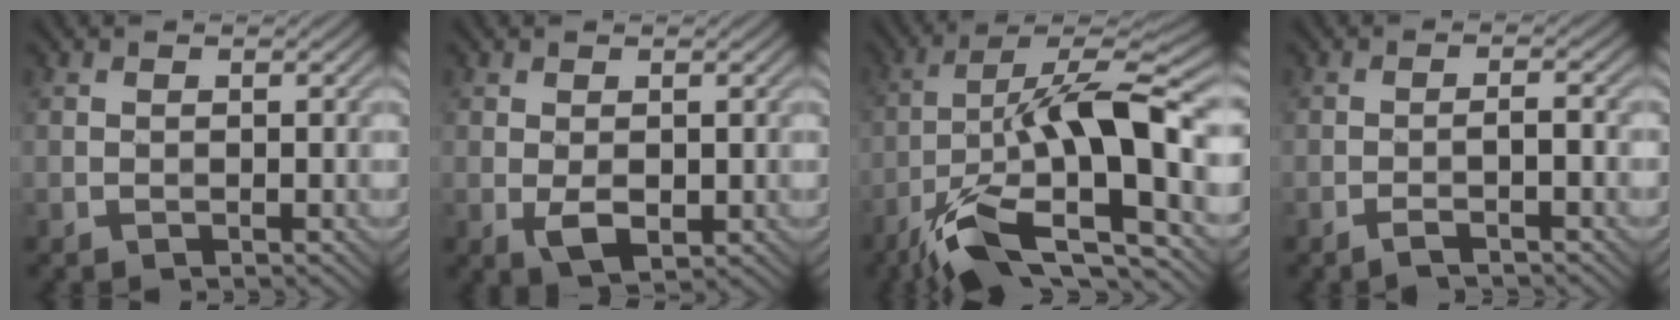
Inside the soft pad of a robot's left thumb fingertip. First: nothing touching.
{"total": 2.9, "force": [-0.6, 1.5, 2.3], "torque": [-0.048, -0.007, -0.006]}
{"total": 17.7, "force": [-5.6, 6.3, 15.6], "torque": [-0.280, -0.003, -0.101]}
{"total": 2.6, "force": [-1.5, 0.2, 2.2], "torque": [-0.033, 0.012, -0.037]}